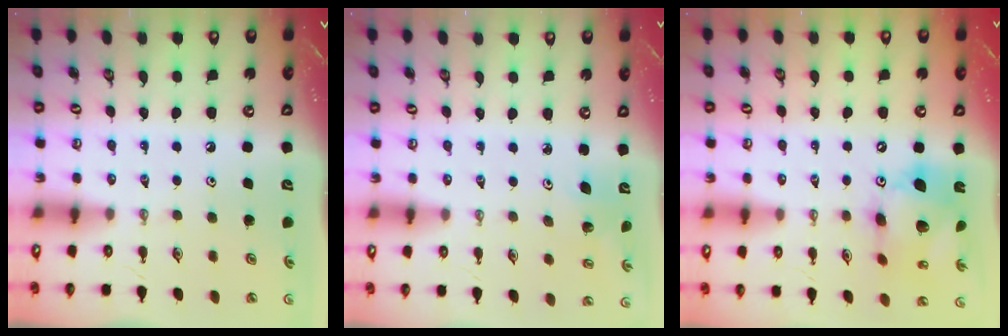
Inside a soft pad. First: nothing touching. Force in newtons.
{"total": 3.0, "press": 2.2, "slide": 2.0}
{"total": 14.5, "press": 14.5, "slide": 1.4}